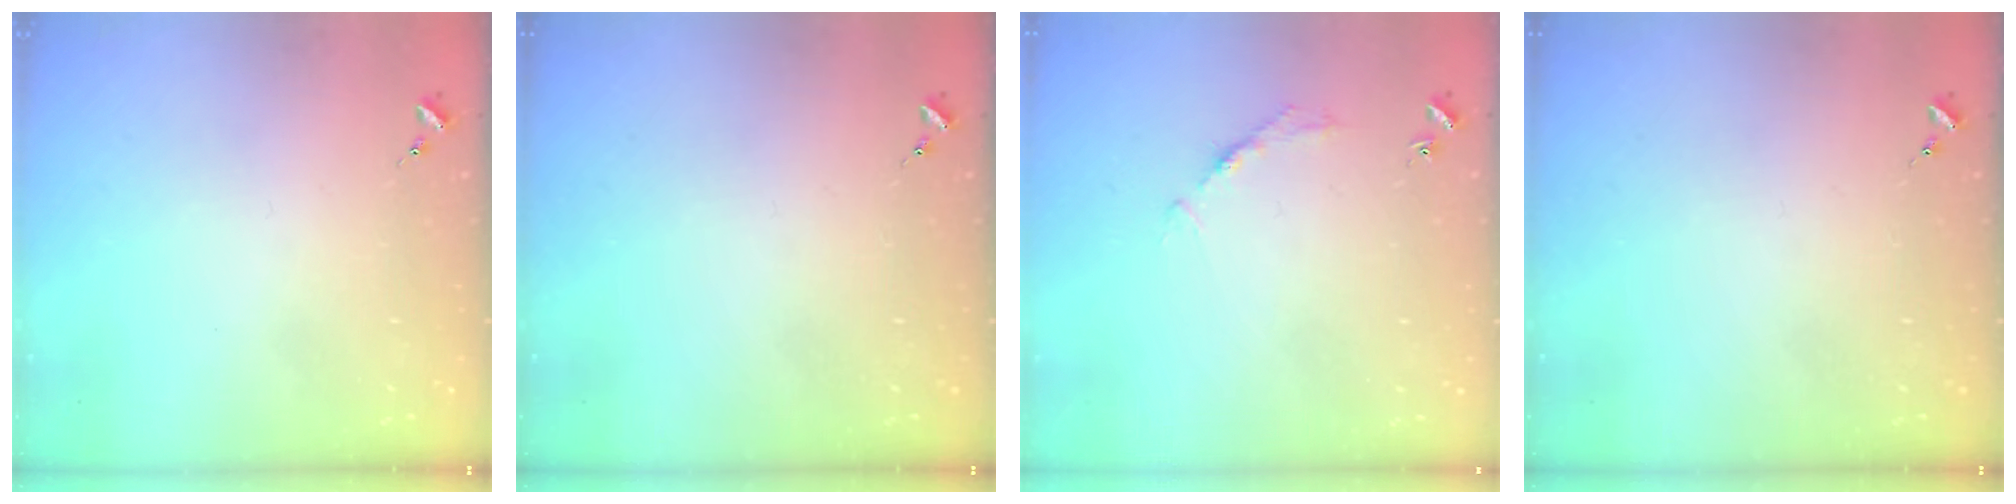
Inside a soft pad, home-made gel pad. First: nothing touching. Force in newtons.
{"total": 0.0}
{"total": 2.7, "press": 2.7, "slide": 0.4}
{"total": 0.0}